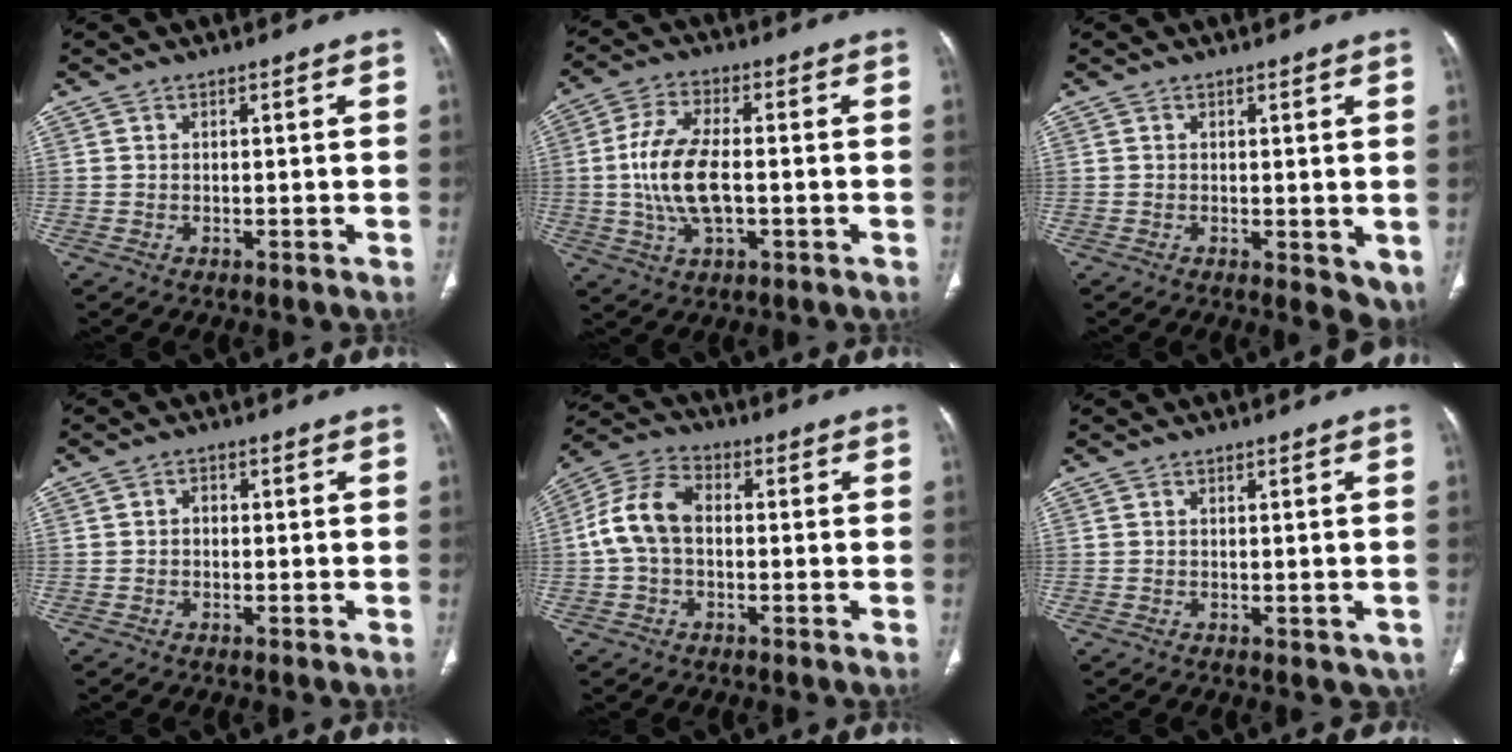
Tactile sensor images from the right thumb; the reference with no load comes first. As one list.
[{"total": 11.7, "force": [-0.9, 5.8, 10.2], "torque": [-0.207, 0.010, -0.017]}, {"total": 4.5, "force": [-0.4, 2.0, 4.1], "torque": [-0.046, -0.013, -0.003]}, {"total": 1.5, "force": [-0.1, 1.2, 0.9], "torque": [-0.007, 0.006, -0.005]}, {"total": 9.8, "force": [-0.2, 6.6, 7.3], "torque": [-0.142, 0.030, -0.014]}, {"total": 2.4, "force": [-0.6, 1.4, 1.9], "torque": [-0.013, -0.004, -0.001]}]